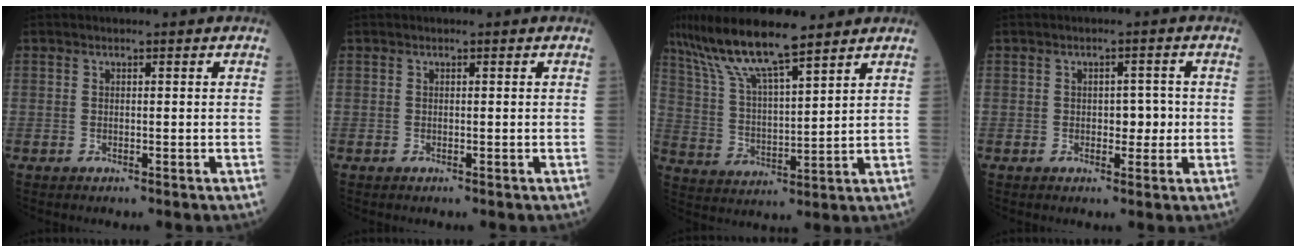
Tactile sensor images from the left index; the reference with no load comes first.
{"total": 0.0}
{"total": 12.9, "force": [10.1, 1.6, 7.8], "torque": [-0.158, 0.013, 0.192]}
{"total": 2.8, "force": [-0.4, 1.6, 2.2], "torque": [-0.022, 0.001, -0.007]}